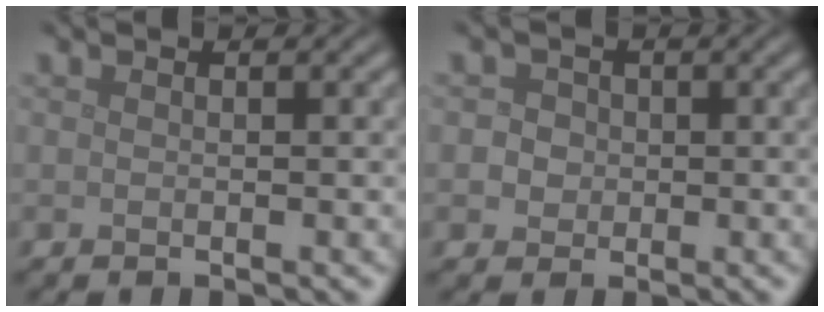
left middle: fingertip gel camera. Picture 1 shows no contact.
{"total": 3.2, "force": [0.7, 2.9, 1.2], "torque": [-0.005, 0.015, -0.003]}